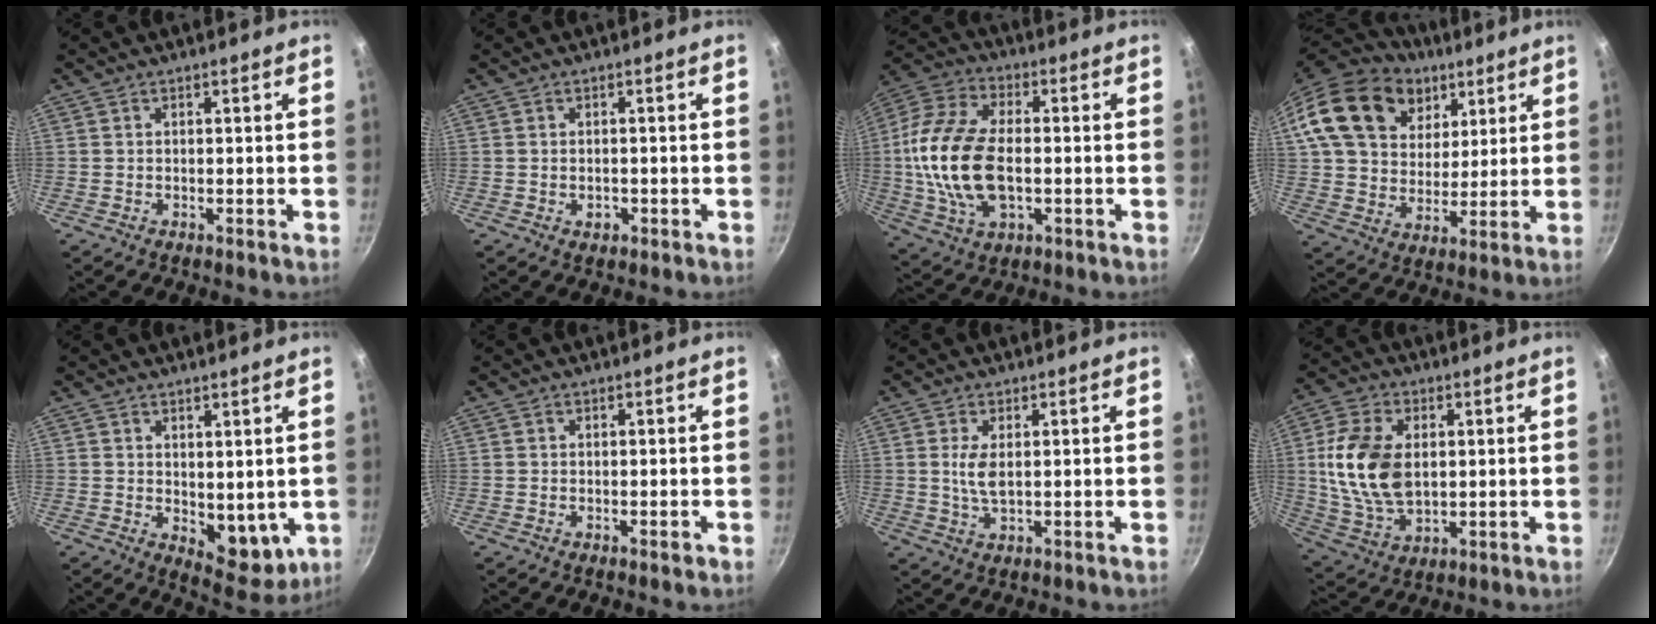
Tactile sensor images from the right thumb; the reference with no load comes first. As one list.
[{"total": 1.8, "force": [-0.6, 1.3, 1.1], "torque": [-0.015, 0.002, -0.009]}, {"total": 19.3, "force": [-1.2, 11.2, 15.7], "torque": [-0.309, 0.020, -0.027]}, {"total": 23.4, "force": [10.4, 17.1, 12.2], "torque": [-0.210, -0.004, 0.184]}, {"total": 8.3, "force": [0.8, 4.9, 6.7], "torque": [-0.066, -0.026, 0.025]}, {"total": 0.6, "force": [-0.3, 0.4, 0.4], "torque": [-0.002, 0.004, -0.005]}, {"total": 4.1, "force": [0.7, 1.7, 3.6], "torque": [-0.074, -0.007, 0.016]}, {"total": 15.3, "force": [1.8, 9.7, 11.7], "torque": [-0.209, -0.009, 0.041]}]